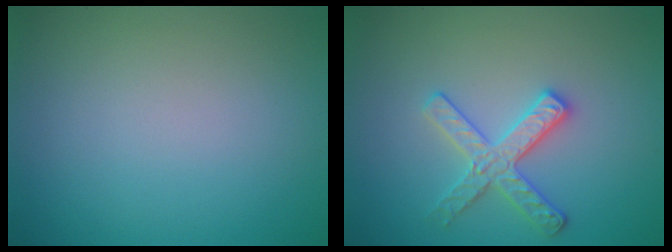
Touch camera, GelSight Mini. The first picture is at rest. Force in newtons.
{"total": 2.9, "press": 2.8, "slide": 0.6}